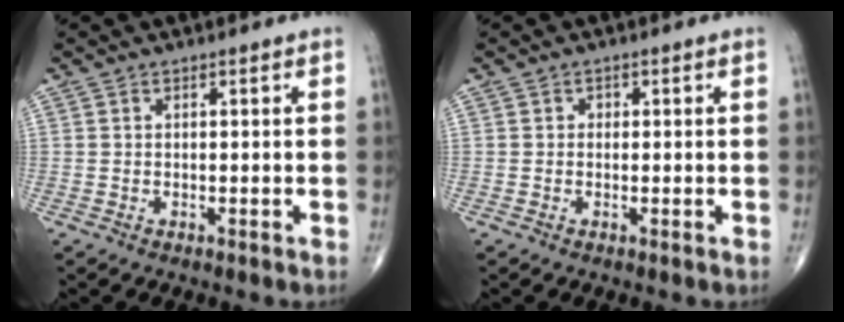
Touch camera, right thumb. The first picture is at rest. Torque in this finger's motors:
{"motor_torque": [-0.10, -0.16, 0.20, 0.07, 0.00]}